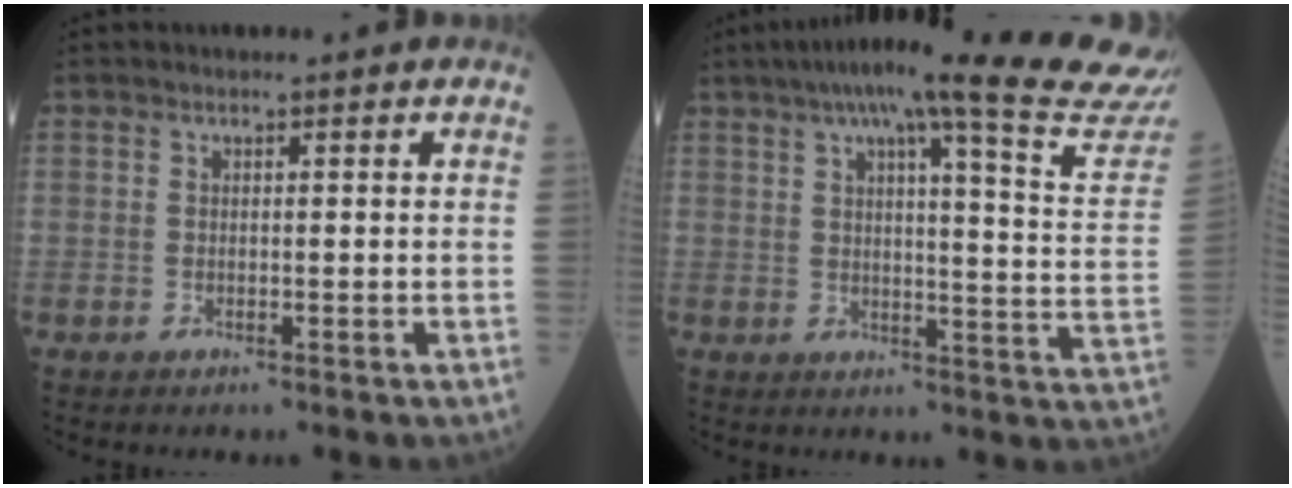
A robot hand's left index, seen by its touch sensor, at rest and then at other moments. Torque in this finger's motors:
{"motor_torque": [1.02, -1.11, 0.76, 0.17]}